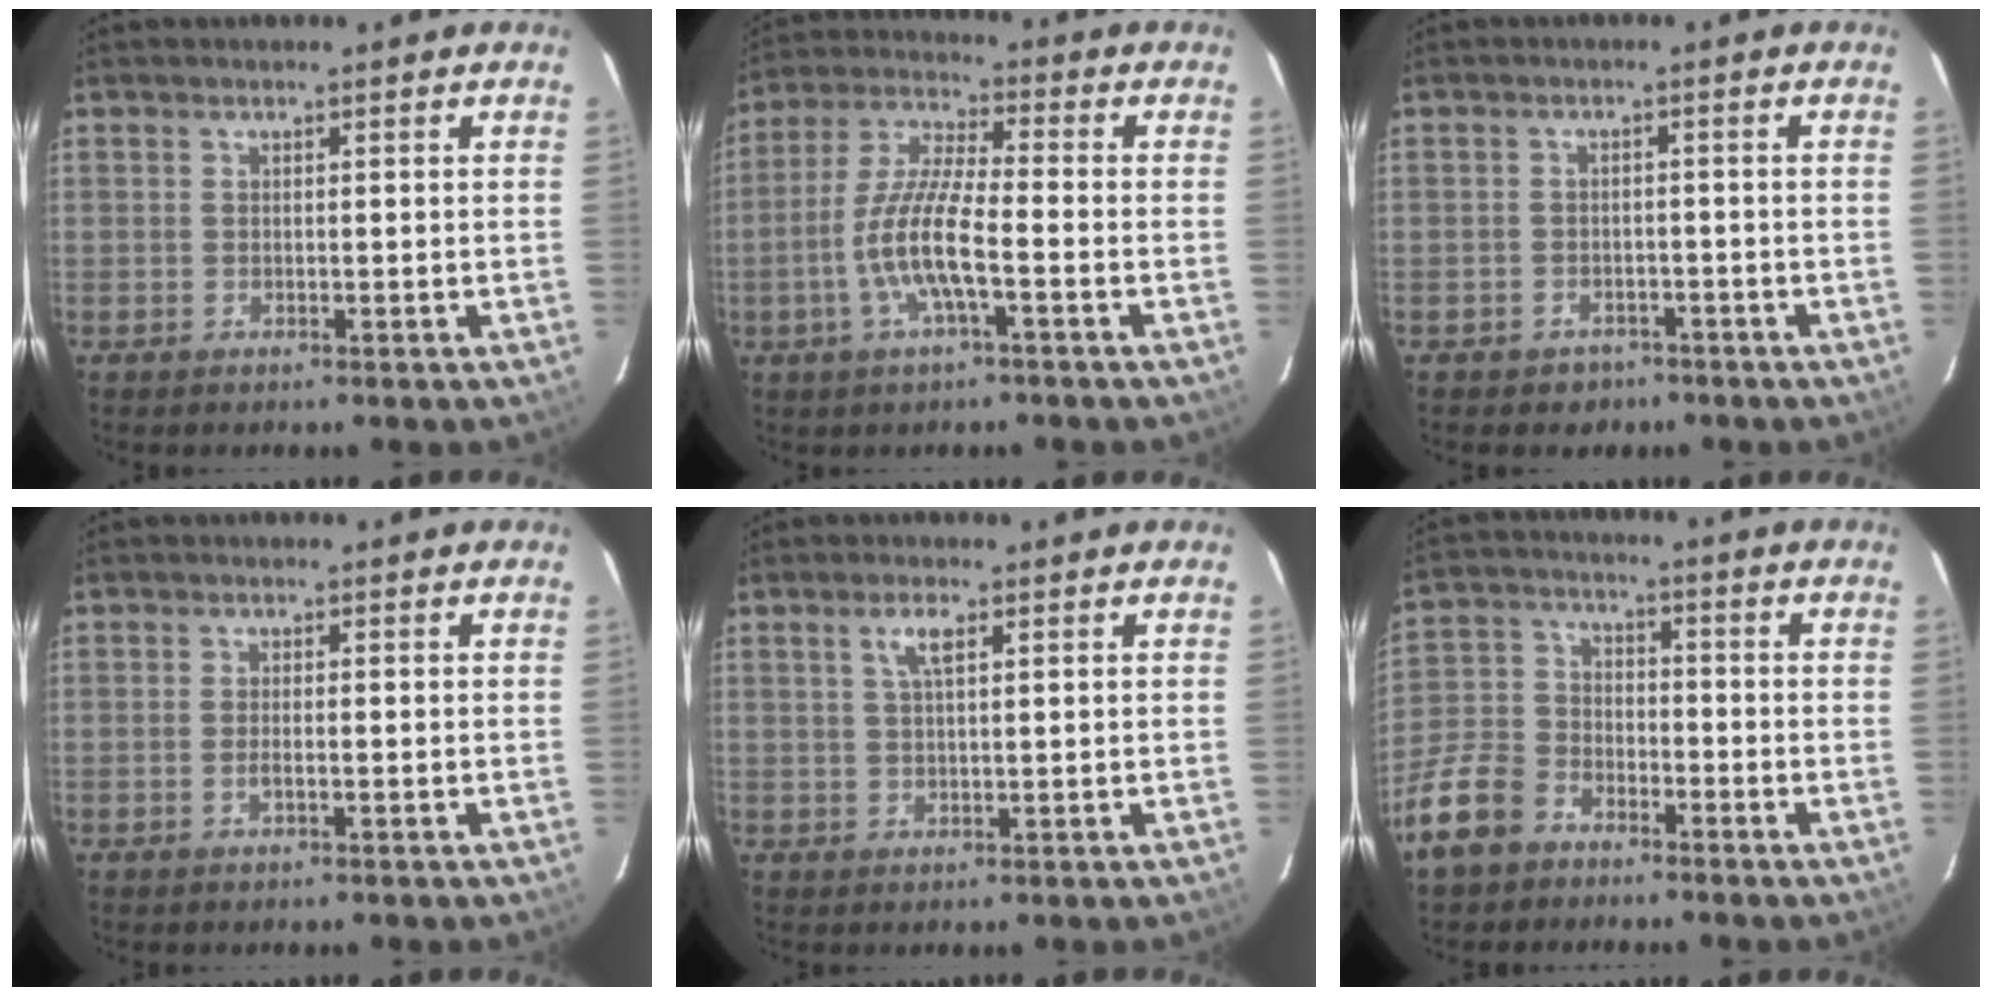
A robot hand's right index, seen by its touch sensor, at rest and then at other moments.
{"total": 10.8, "force": [-3.5, 1.9, 10.1], "torque": [-0.216, -0.003, -0.069]}
{"total": 4.4, "force": [-2.9, 3.3, 0.4], "torque": [-0.021, 0.012, -0.035]}
{"total": 1.3, "force": [-0.6, 0.3, 1.2], "torque": [-0.025, -0.002, -0.010]}
{"total": 3.0, "force": [1.3, 0.8, 2.6], "torque": [-0.051, 0.005, 0.024]}
{"total": 12.9, "force": [-8.3, 8.3, 5.3], "torque": [-0.144, 0.022, -0.159]}